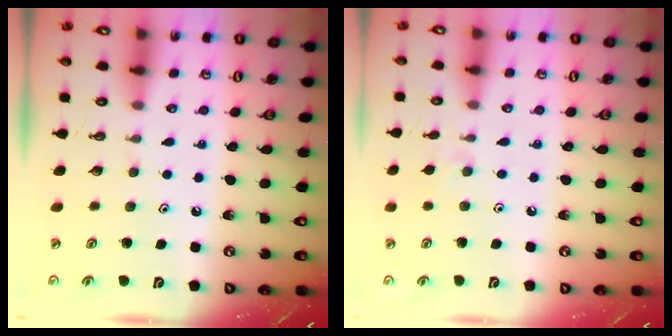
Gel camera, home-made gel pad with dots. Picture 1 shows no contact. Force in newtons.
{"total": 2.4, "press": 2.4, "slide": 0.5}